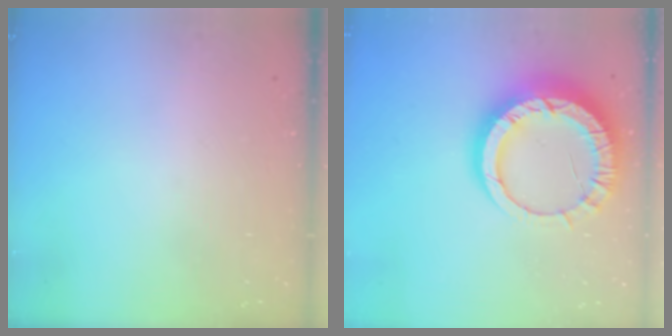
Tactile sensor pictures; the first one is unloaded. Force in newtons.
{"total": 16.0, "press": 16.0, "slide": 1.4}